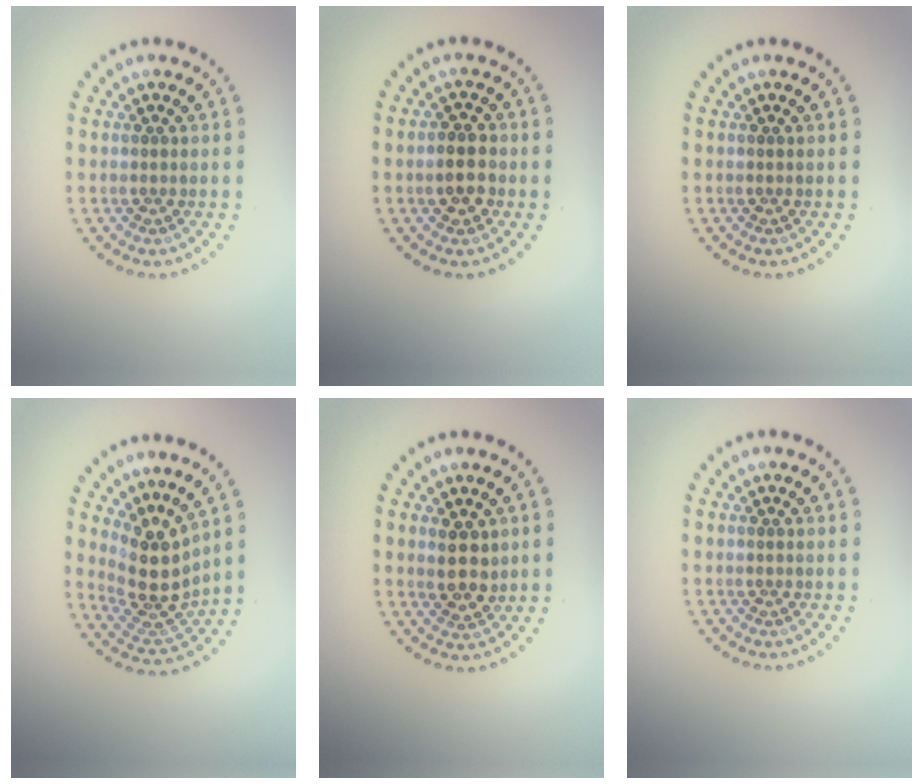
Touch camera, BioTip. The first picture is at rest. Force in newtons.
{"total": 2.6, "press": 2.6, "slide": 0.4}
{"total": 0.0}
{"total": 4.4, "press": 3.4, "slide": 2.8}
{"total": 2.7, "press": 2.5, "slide": 1.1}
{"total": 0.0}